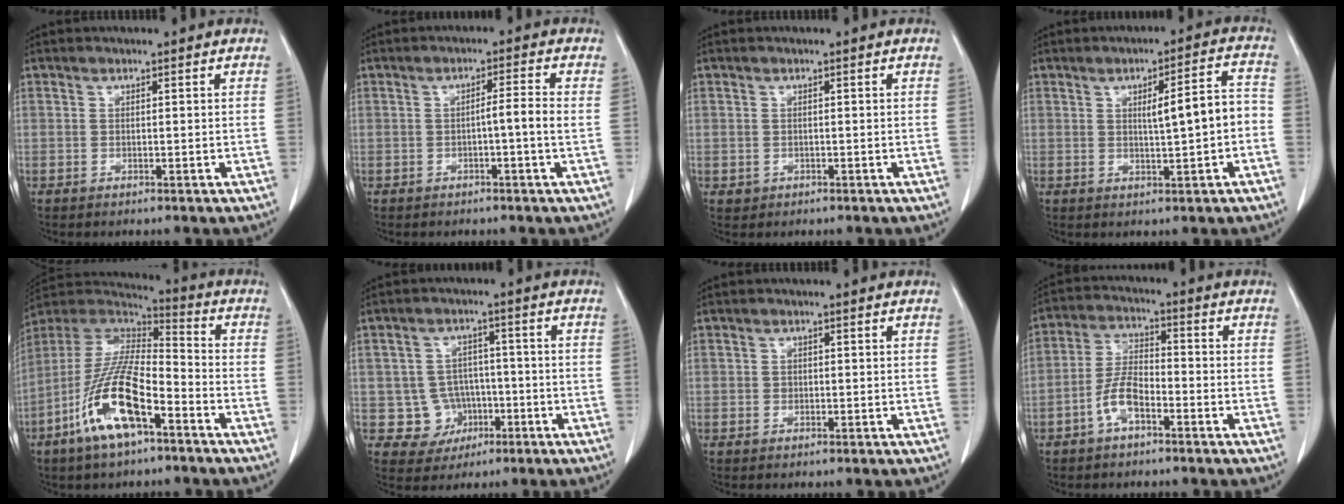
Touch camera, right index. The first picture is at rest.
{"total": 3.1, "force": [-0.6, -0.5, 3.0], "torque": [-0.045, 0.006, -0.009]}
{"total": 1.0, "force": [-0.3, 1.0, 0.2], "torque": [-0.008, 0.001, 0.001]}
{"total": 6.7, "force": [-0.4, 0.9, 6.6], "torque": [-0.094, 0.016, -0.002]}
{"total": 15.3, "force": [-7.3, 4.0, 12.9], "torque": [-0.270, -0.005, -0.133]}
{"total": 6.0, "force": [-1.5, 5.8, 0.6], "torque": [-0.006, 0.011, -0.015]}
{"total": 0.6, "force": [-0.1, 0.6, 0.2], "torque": [0.001, 0.004, -0.003]}
{"total": 6.0, "force": [-3.0, 2.4, 4.6], "torque": [-0.102, 0.010, -0.059]}